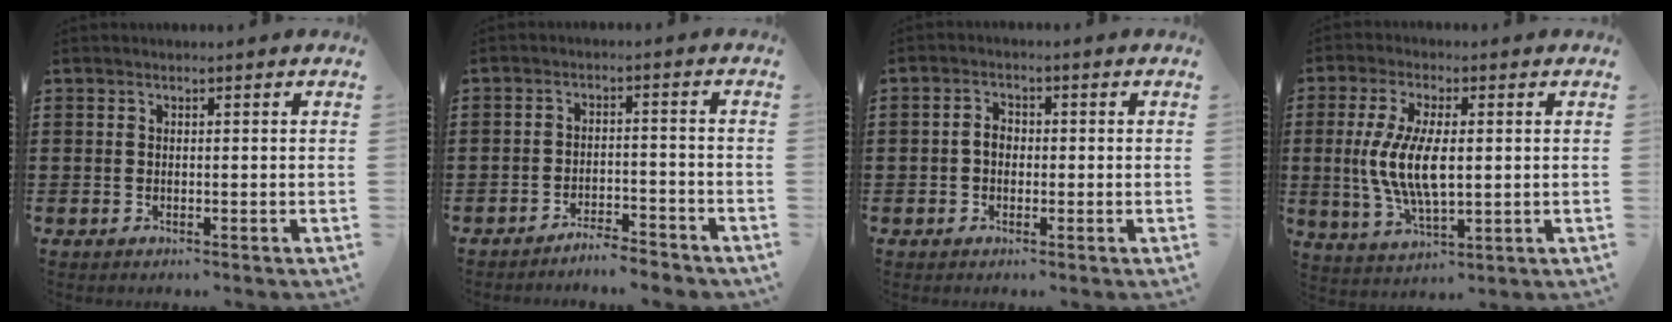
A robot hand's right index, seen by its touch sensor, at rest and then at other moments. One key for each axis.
{"total": 3.4, "fx": -3.4, "fy": 0.2, "fz": 0.4, "tx": -0.012, "ty": 0.003, "tz": -0.071}
{"total": 2.5, "fx": -0.4, "fy": 1.7, "fz": 1.8, "tx": -0.035, "ty": 0.005, "tz": -0.008}
{"total": 9.3, "fx": 0.2, "fy": 3.6, "fz": 8.5, "tx": -0.191, "ty": -0.003, "tz": -0.003}